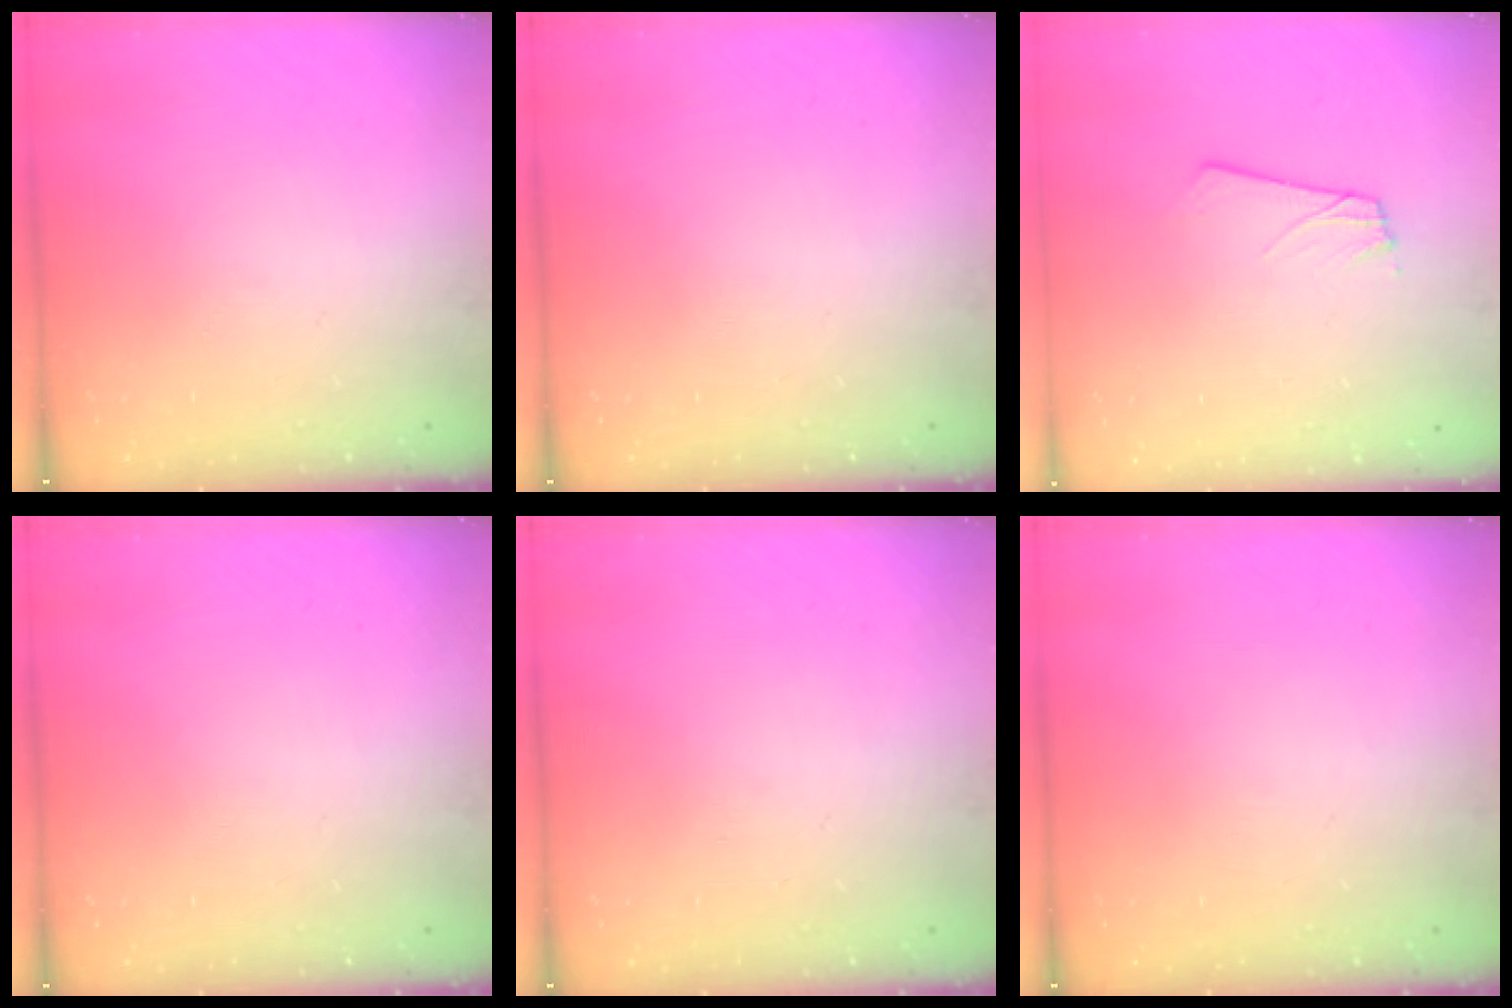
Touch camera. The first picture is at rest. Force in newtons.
{"total": 0.0}
{"total": 1.9, "press": 1.9, "slide": 0.1}
{"total": 0.0}
{"total": 0.0}
{"total": 0.0}